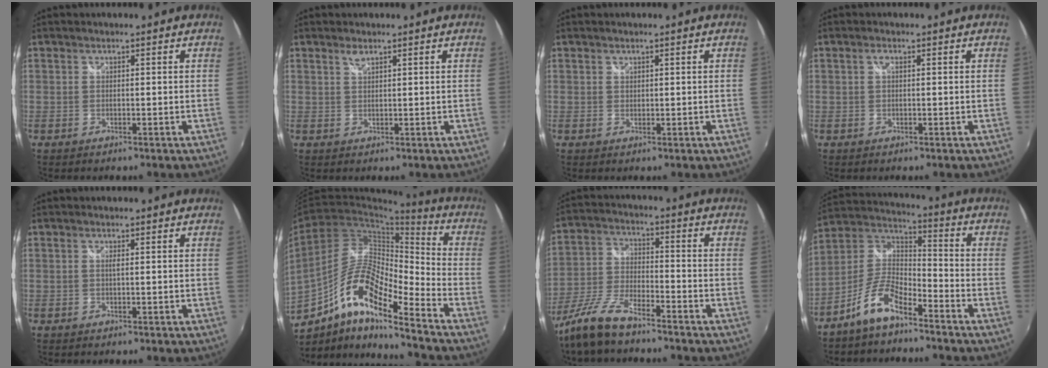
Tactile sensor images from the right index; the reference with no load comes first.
{"total": 1.4, "force": [1.0, 0.4, 0.8], "torque": [-0.014, 0.002, 0.018]}
{"total": 0.6, "force": [0.4, 0.3, 0.1], "torque": [0.000, 0.000, 0.007]}
{"total": 1.0, "force": [0.3, 0.3, 0.9], "torque": [-0.017, 0.003, 0.001]}
{"total": 0.7, "force": [-0.1, -0.2, 0.7], "torque": [-0.010, 0.000, -0.003]}
{"total": 15.5, "force": [-8.6, 3.7, 12.3], "torque": [-0.227, -0.001, -0.169]}
{"total": 10.6, "force": [-8.0, 2.7, 6.3], "torque": [-0.137, -0.008, -0.160]}
{"total": 9.8, "force": [-6.5, 3.4, 6.5], "torque": [-0.152, 0.023, -0.127]}